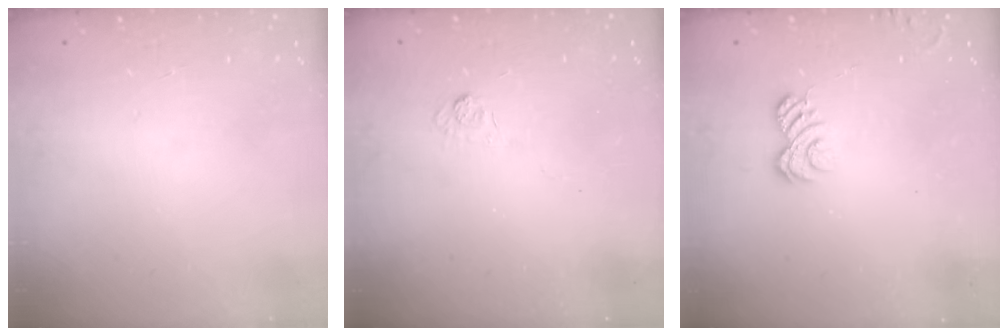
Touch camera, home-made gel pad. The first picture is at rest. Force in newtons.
{"total": 3.3, "press": 3.0, "slide": 1.4}
{"total": 4.7, "press": 4.5, "slide": 1.3}